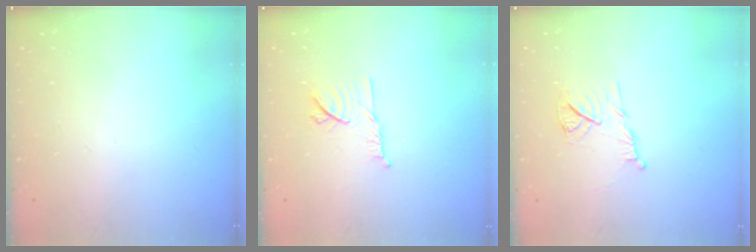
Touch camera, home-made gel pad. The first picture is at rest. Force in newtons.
{"total": 9.7, "press": 9.7, "slide": 0.6}
{"total": 8.6, "press": 8.6, "slide": 0.7}